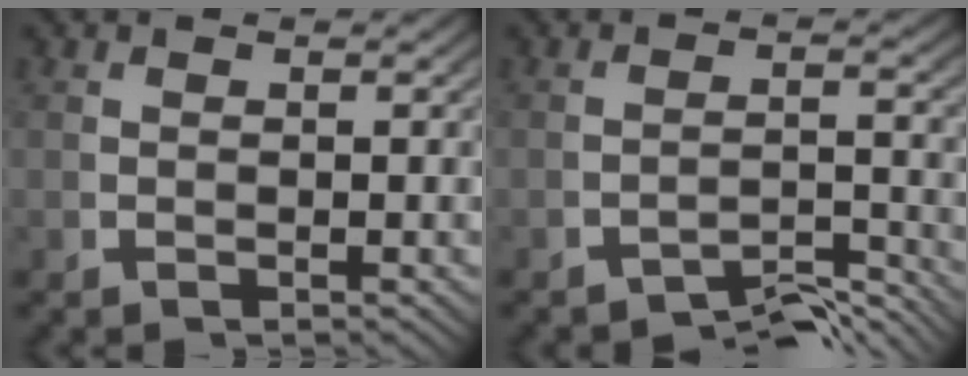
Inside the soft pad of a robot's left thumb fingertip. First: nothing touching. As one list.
[{"total": 5.2, "force": [-4.5, 1.3, 2.2], "torque": [-0.023, -0.015, -0.069]}]